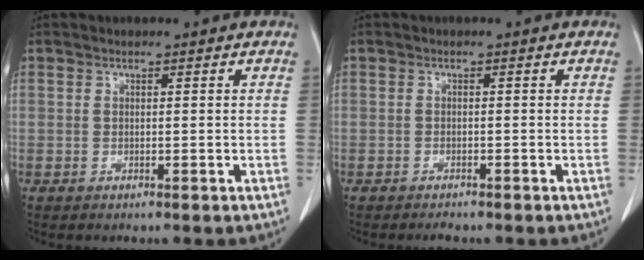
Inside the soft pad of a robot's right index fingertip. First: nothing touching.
{"total": 1.2, "force": [-1.1, 0.3, 0.3], "torque": [-0.009, -0.002, -0.015]}